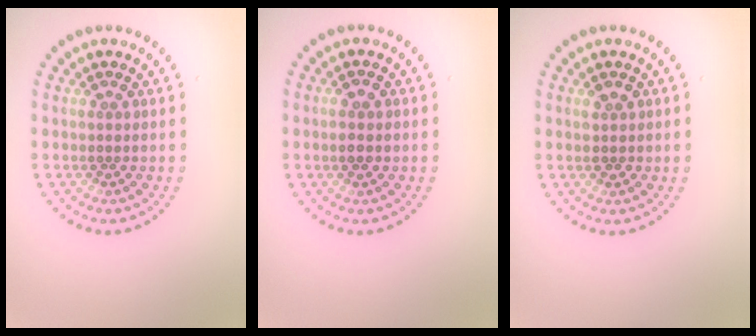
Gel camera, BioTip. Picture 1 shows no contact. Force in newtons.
{"total": 1.2, "press": 1.2, "slide": 0.2}
{"total": 1.5, "press": 1.5, "slide": 0.2}